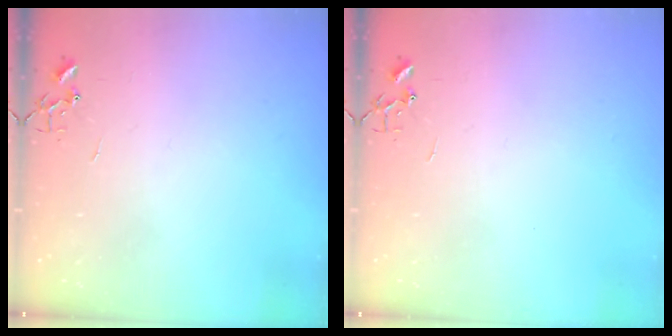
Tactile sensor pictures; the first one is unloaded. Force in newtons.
{"total": 0.0}